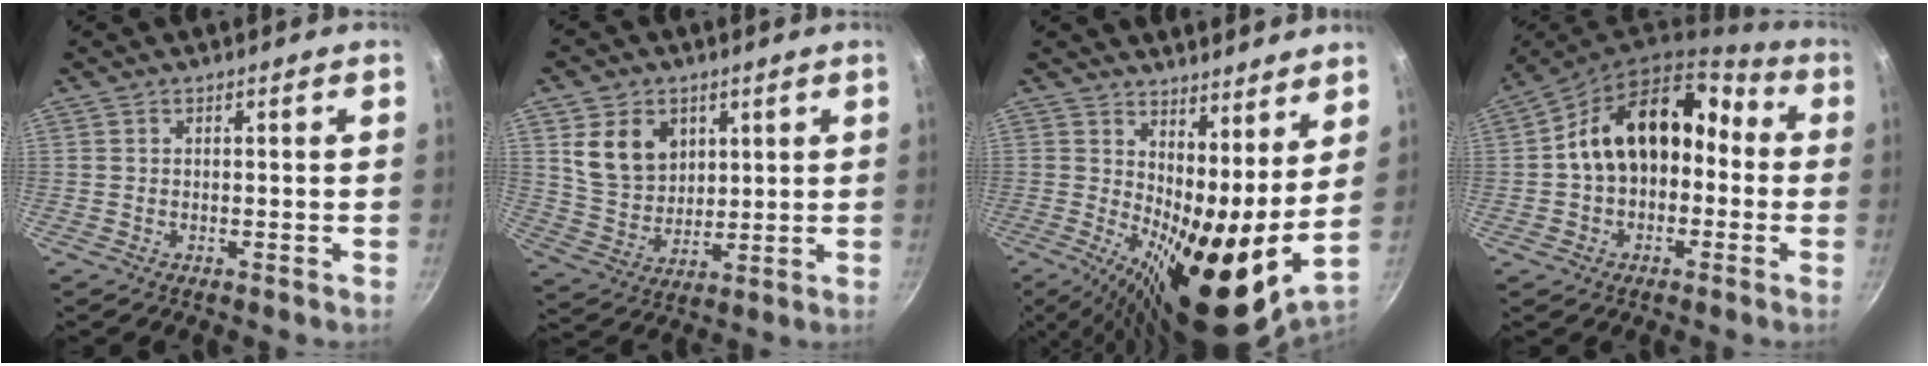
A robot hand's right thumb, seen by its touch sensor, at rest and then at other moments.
{"total": 10.7, "force": [3.8, 8.3, 5.6], "torque": [-0.073, -0.024, 0.081]}
{"total": 17.4, "force": [6.1, 6.0, 15.1], "torque": [-0.222, -0.056, 0.093]}
{"total": 16.1, "force": [-0.3, 11.4, 11.3], "torque": [-0.139, 0.062, -0.016]}